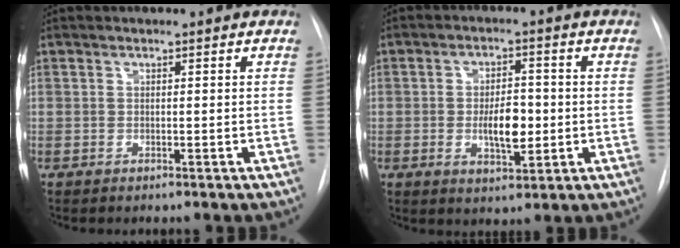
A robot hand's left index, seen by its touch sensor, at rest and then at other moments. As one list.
[{"total": 6.3, "force": [-0.8, 2.6, 5.7], "torque": [-0.099, 0.000, -0.008]}]